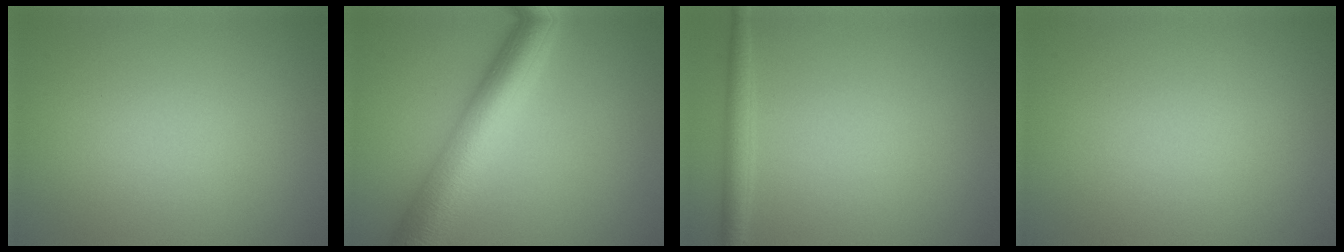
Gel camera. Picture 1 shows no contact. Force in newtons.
{"total": 8.0, "press": 8.0, "slide": 0.0}
{"total": 1.9, "press": 1.9, "slide": 0.1}
{"total": 0.0}